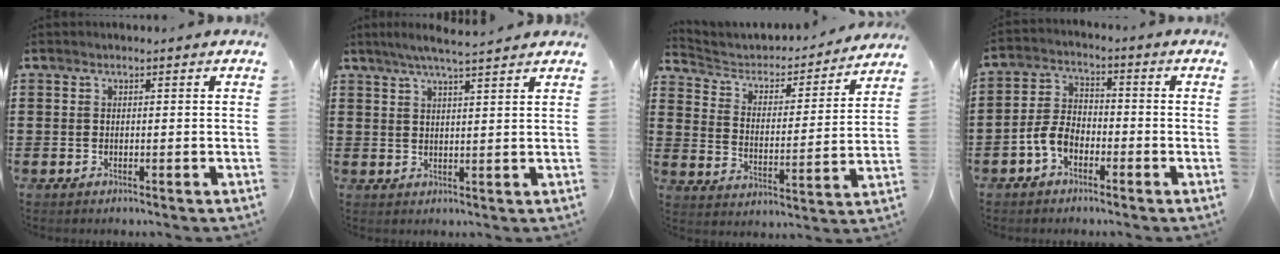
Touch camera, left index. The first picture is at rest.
{"total": 4.8, "force": [4.0, -0.2, 2.7], "torque": [-0.063, -0.008, 0.070]}
{"total": 3.7, "force": [3.1, 1.8, 1.0], "torque": [-0.041, -0.024, 0.044]}
{"total": 5.1, "force": [-2.6, 3.0, 3.2], "torque": [-0.084, 0.004, -0.057]}